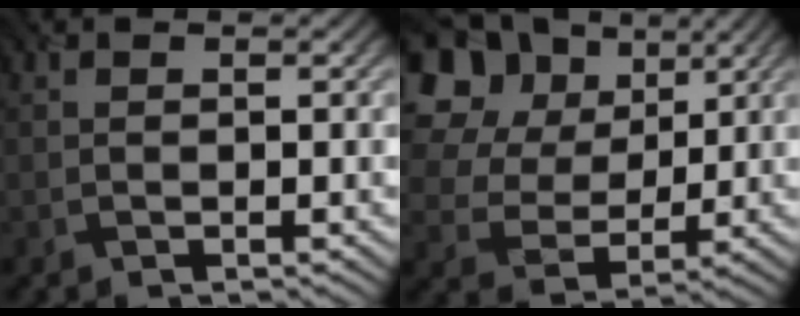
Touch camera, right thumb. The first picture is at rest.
{"total": 17.2, "force": [8.4, 12.5, 8.4], "torque": [-0.255, 0.048, 0.194]}